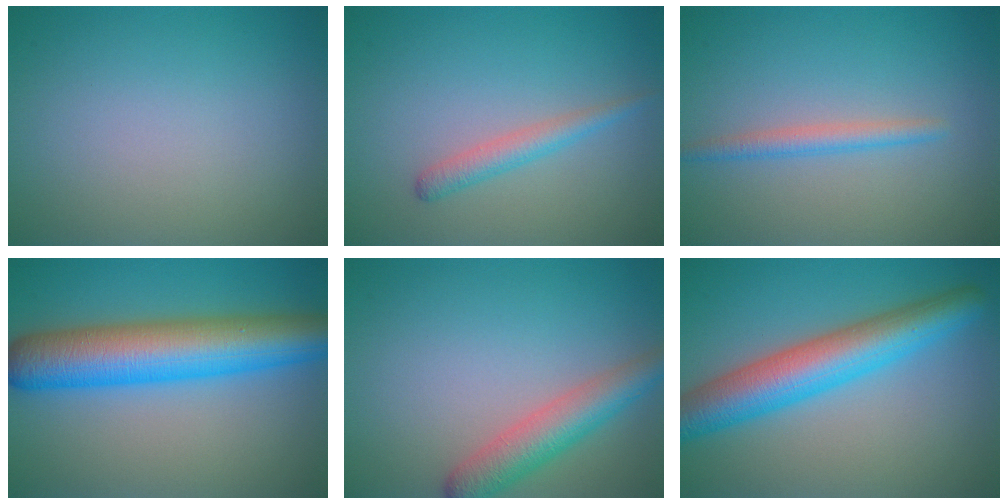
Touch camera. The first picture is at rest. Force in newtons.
{"total": 2.0, "press": 2.0, "slide": 0.1}
{"total": 1.9, "press": 1.9, "slide": 0.1}
{"total": 10.0, "press": 10.0, "slide": 0.2}
{"total": 4.4, "press": 4.4, "slide": 0.2}
{"total": 7.4, "press": 7.4, "slide": 0.1}